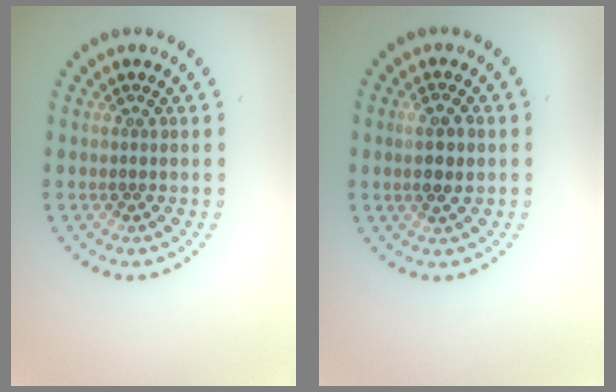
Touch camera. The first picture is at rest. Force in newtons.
{"total": 2.6, "press": 2.5, "slide": 0.8}